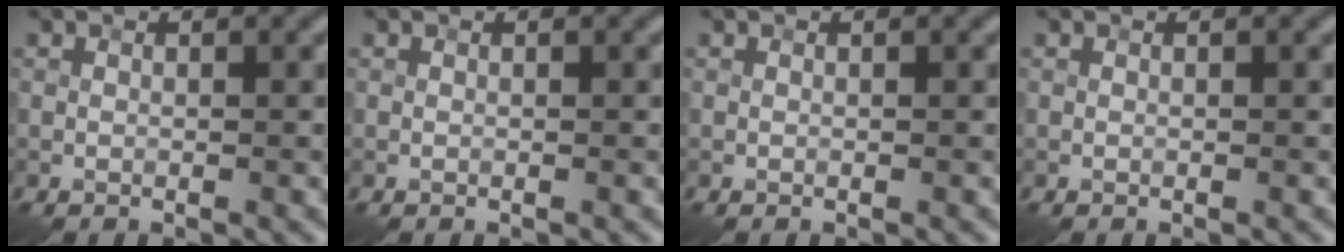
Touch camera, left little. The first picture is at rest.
{"total": 0.0}
{"total": 0.0}
{"total": 0.0}